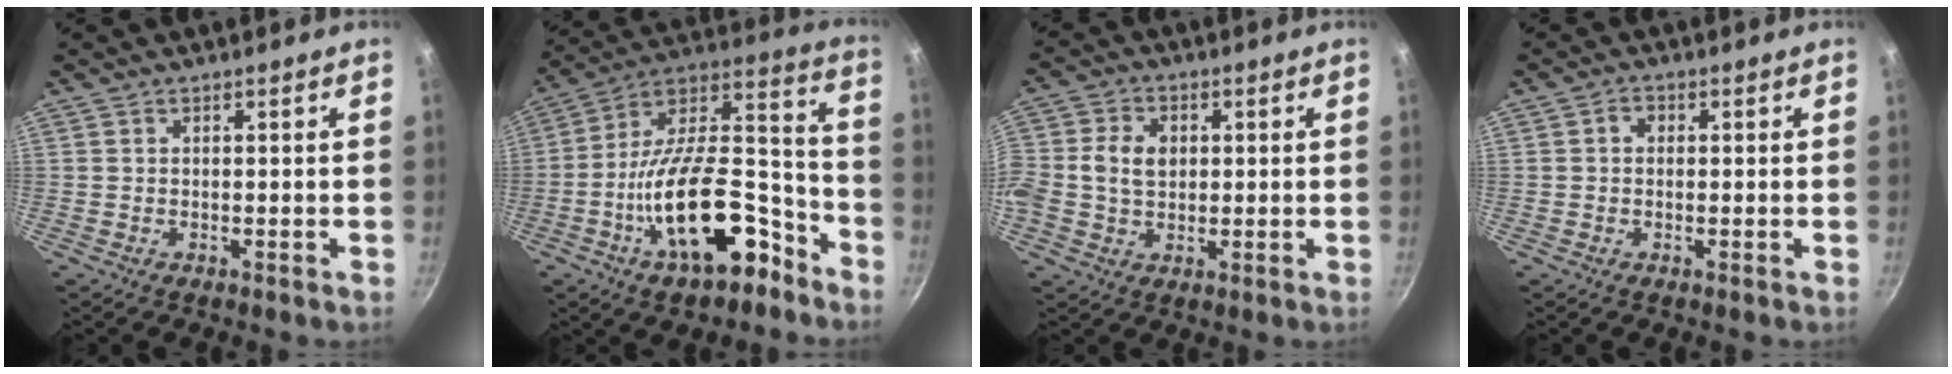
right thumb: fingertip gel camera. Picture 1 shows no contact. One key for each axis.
{"total": 23.5, "fx": -11.1, "fy": 11.0, "fz": 17.6, "tx": -0.244, "ty": 0.089, "tz": -0.177}
{"total": 8.4, "fx": 0.4, "fy": 6.4, "fz": 5.4, "tx": -0.098, "ty": 0.014, "tz": -0.002}
{"total": 1.9, "fx": 0.2, "fy": 1.6, "fz": 1.1, "tx": -0.013, "ty": 0.005, "tz": 0.000}